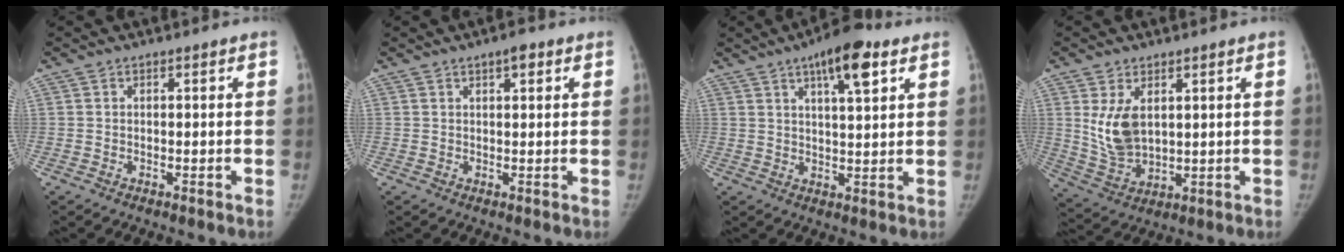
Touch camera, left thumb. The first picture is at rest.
{"total": 2.7, "force": [1.5, 0.9, 2.0], "torque": [-0.023, -0.005, 0.020]}
{"total": 10.2, "force": [5.5, 3.0, 8.1], "torque": [-0.109, -0.018, 0.081]}
{"total": 8.4, "force": [2.6, 5.0, 6.3], "torque": [-0.110, -0.020, 0.066]}